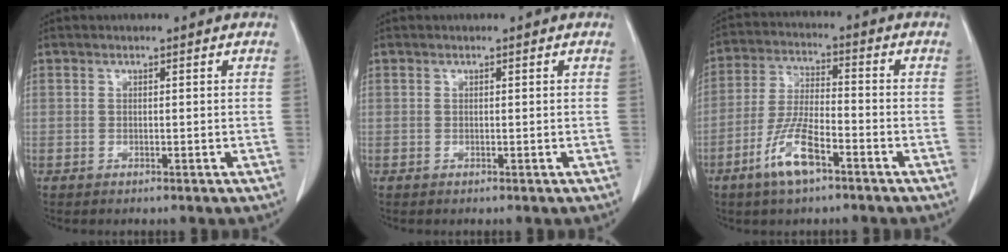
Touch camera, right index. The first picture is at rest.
{"total": 0.0}
{"total": 8.9, "force": [-5.0, 2.1, 7.1], "torque": [-0.148, -0.006, -0.096]}